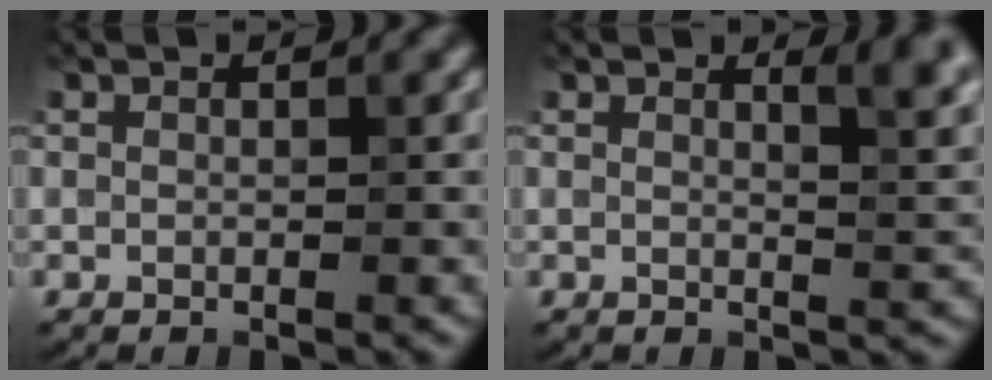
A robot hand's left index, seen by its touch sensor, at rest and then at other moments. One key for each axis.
{"total": 4.1, "fx": 2.2, "fy": 1.1, "fz": 3.2, "tx": -0.032, "ty": 0.003, "tz": 0.030}